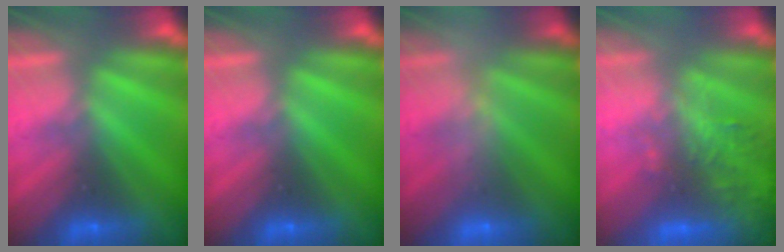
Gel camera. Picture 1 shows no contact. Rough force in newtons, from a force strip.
{"total": 0.0}
{"total": 2.5}
{"total": 5.8}